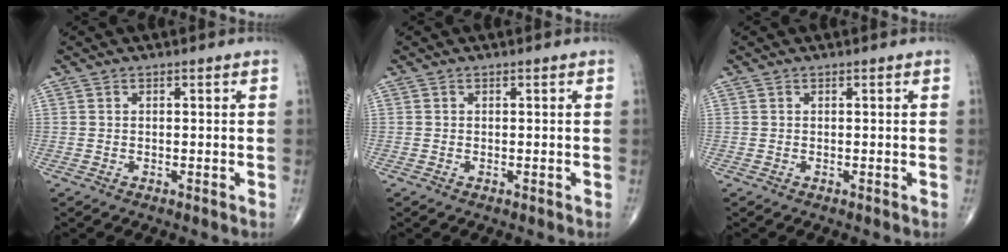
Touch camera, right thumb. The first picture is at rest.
{"total": 0.0}
{"total": 0.0}